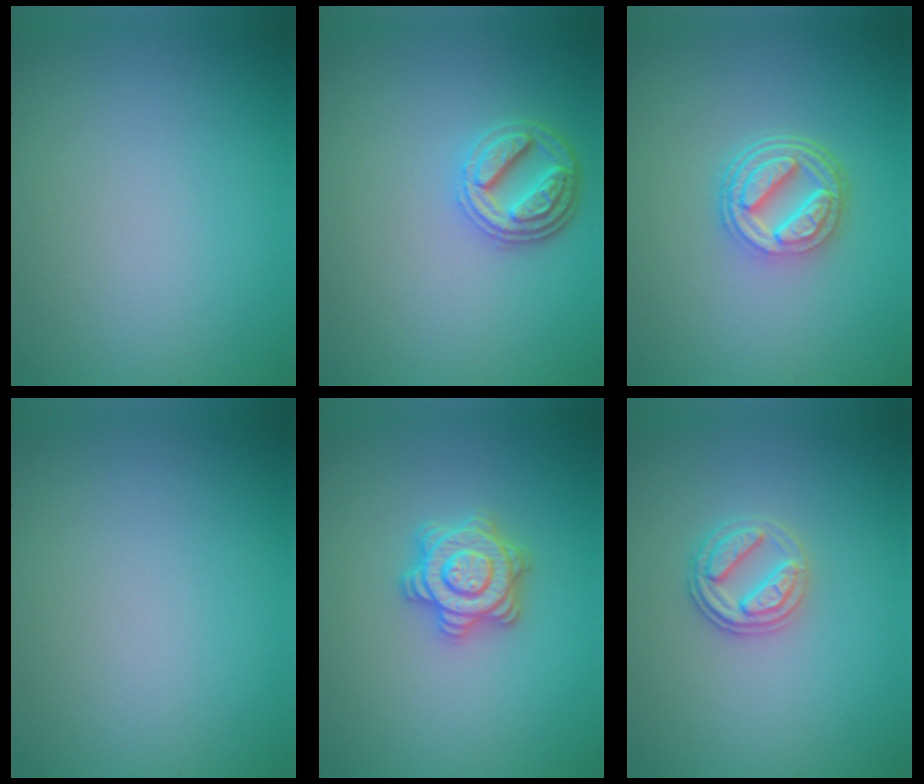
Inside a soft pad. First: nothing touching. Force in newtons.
{"total": 3.5, "press": 3.1, "slide": 1.6}
{"total": 4.9, "press": 3.6, "slide": 3.3}
{"total": 0.0}
{"total": 3.7, "press": 3.6, "slide": 0.6}
{"total": 2.7, "press": 2.6, "slide": 0.8}